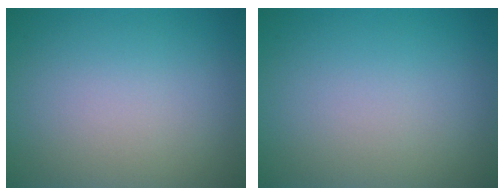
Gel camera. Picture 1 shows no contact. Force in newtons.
{"total": 0.0}